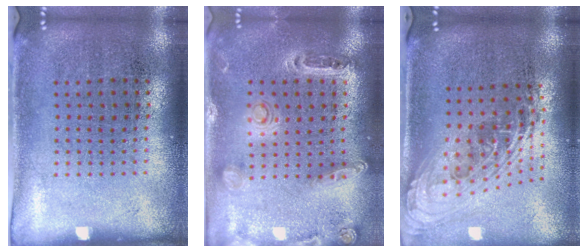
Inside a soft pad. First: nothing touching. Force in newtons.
{"total": 1.4, "press": 1.3, "slide": 0.3}
{"total": 2.2, "press": 1.6, "slide": 1.5}